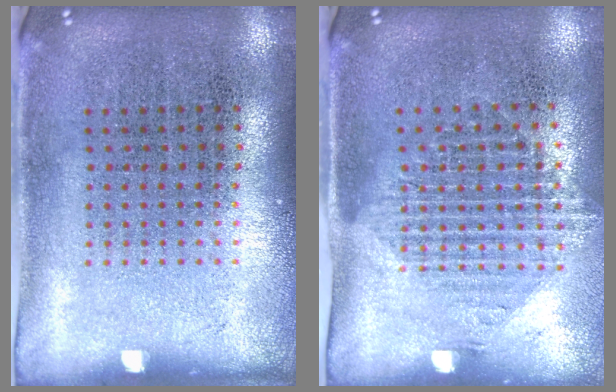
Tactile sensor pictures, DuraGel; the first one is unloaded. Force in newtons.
{"total": 1.5, "press": 1.2, "slide": 0.9}